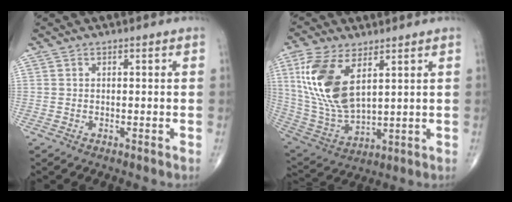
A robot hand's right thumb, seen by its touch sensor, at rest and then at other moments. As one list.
[{"total": 16.2, "force": [5.8, 7.9, 12.9], "torque": [-0.267, -0.022, 0.126]}]